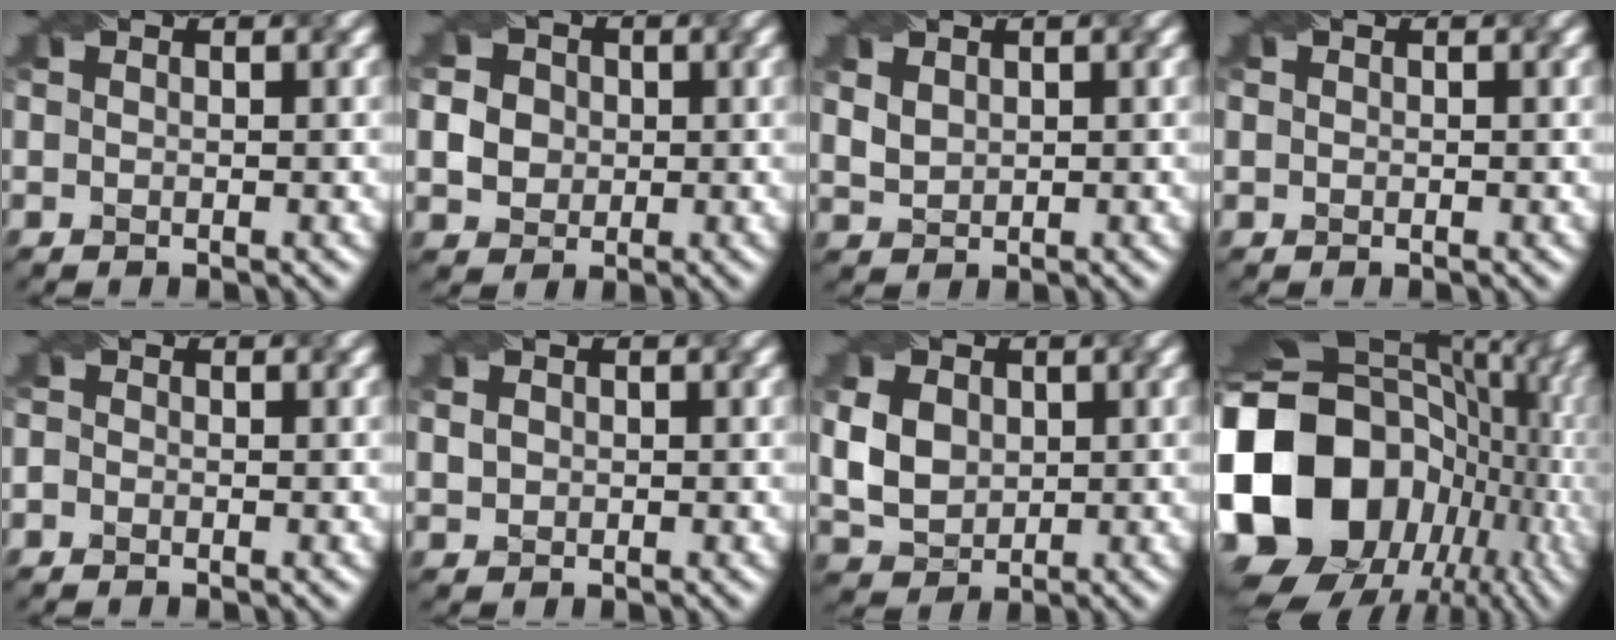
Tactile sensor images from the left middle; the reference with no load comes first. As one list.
[{"total": 6.0, "force": [1.4, 5.3, 2.4], "torque": [-0.052, 0.032, 0.015]}, {"total": 2.2, "force": [1.3, 1.4, 0.9], "torque": [-0.034, 0.007, 0.034]}, {"total": 0.8, "force": [0.4, 0.7, 0.3], "torque": [-0.006, 0.009, -0.002]}, {"total": 0.6, "force": [-0.4, 0.3, 0.2], "torque": [-0.008, 0.006, -0.010]}, {"total": 1.2, "force": [0.3, 1.0, 0.5], "torque": [-0.019, 0.004, 0.016]}, {"total": 5.7, "force": [1.1, 4.6, 3.2], "torque": [-0.082, 0.017, 0.018]}, {"total": 20.4, "force": [-4.0, 16.7, 11.0], "torque": [-0.251, 0.001, -0.074]}]